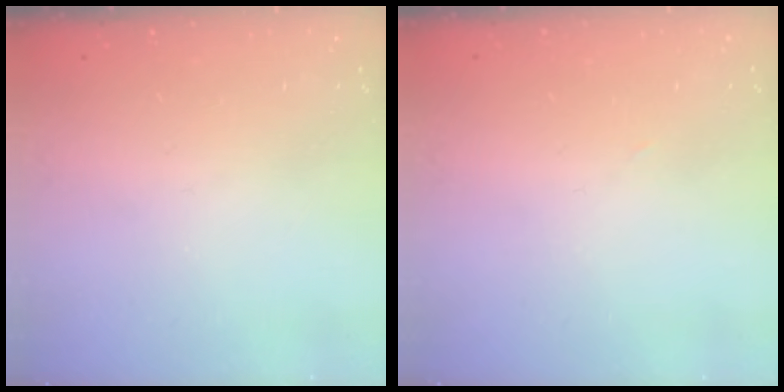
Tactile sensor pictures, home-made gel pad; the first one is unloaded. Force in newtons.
{"total": 1.1, "press": 1.1, "slide": 0.1}